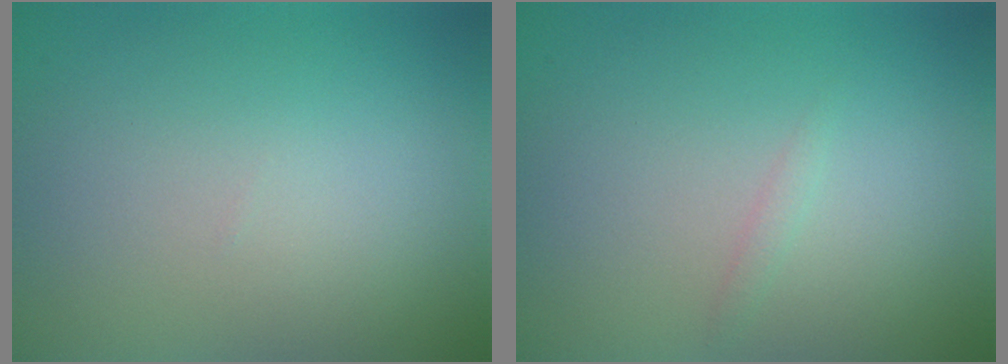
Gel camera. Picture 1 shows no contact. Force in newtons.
{"total": 0.6, "press": 0.6, "slide": 0.1}